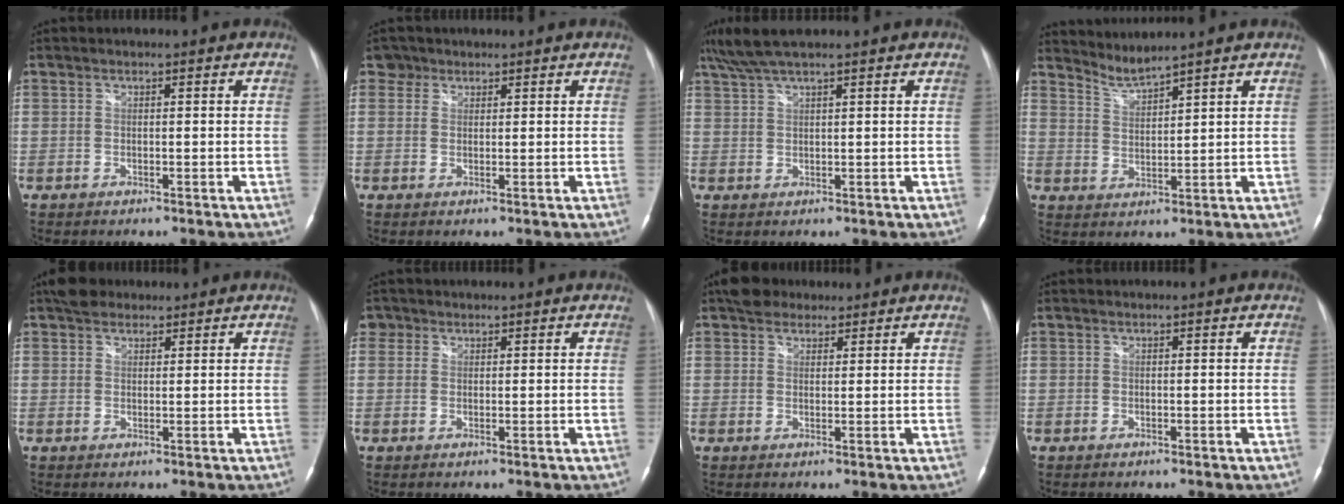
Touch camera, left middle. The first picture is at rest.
{"total": 2.1, "force": [1.4, 1.6, -0.2], "torque": [0.011, 0.007, 0.018]}
{"total": 5.6, "force": [4.5, 0.2, 3.3], "torque": [-0.074, 0.032, 0.090]}
{"total": 3.5, "force": [3.3, -1.1, 0.0], "torque": [-0.009, -0.011, 0.073]}
{"total": 3.9, "force": [3.0, 2.1, 1.1], "torque": [-0.024, 0.021, 0.053]}
{"total": 2.3, "force": [1.2, 1.9, 0.1], "torque": [0.005, 0.008, 0.019]}
{"total": 4.4, "force": [3.4, 2.5, 1.2], "torque": [-0.025, 0.021, 0.061]}
{"total": 0.0}